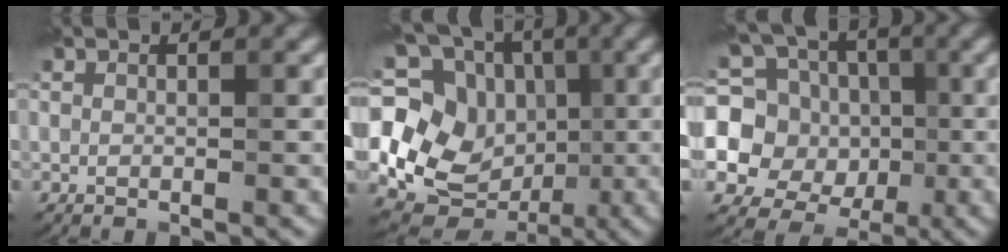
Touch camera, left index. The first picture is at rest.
{"total": 18.8, "force": [0.8, 16.7, 8.7], "torque": [-0.208, 0.026, -0.004]}
{"total": 12.5, "force": [0.6, 11.5, 4.9], "torque": [-0.148, 0.033, -0.005]}